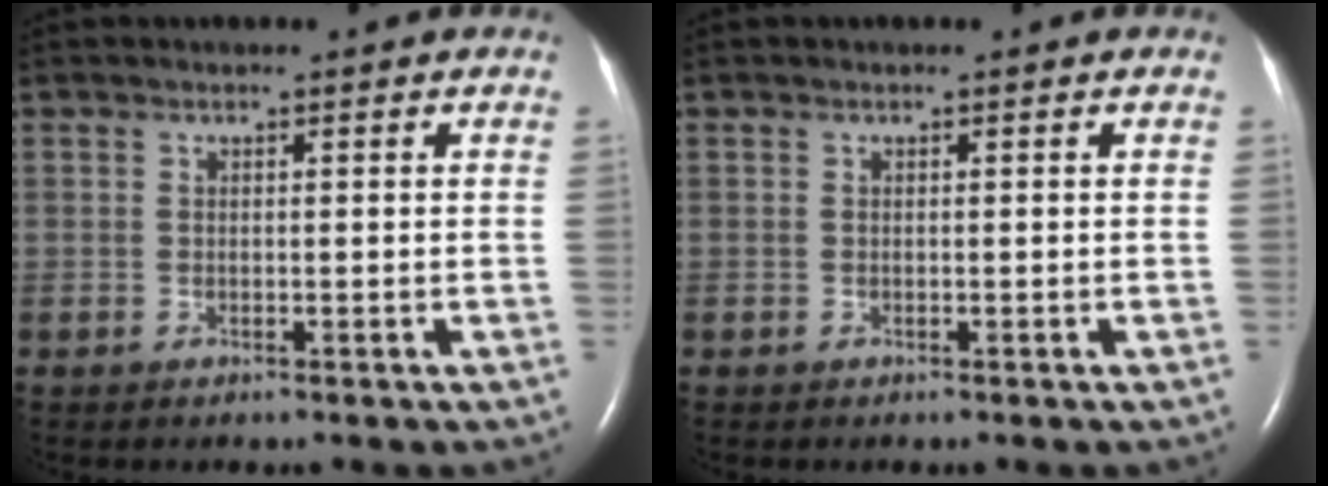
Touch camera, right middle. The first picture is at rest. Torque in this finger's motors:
{"motor_torque": [0.04, -0.04, -0.54, -0.17]}